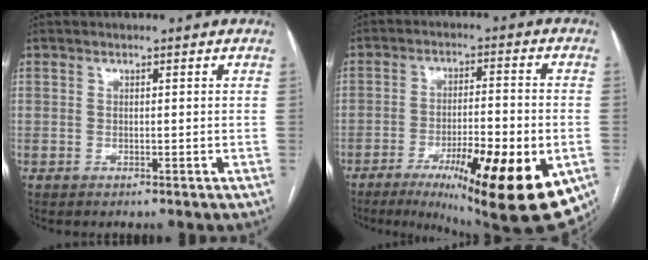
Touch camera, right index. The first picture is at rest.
{"total": 21.5, "force": [-9.5, 4.0, 18.9], "torque": [-0.205, -0.024, -0.134]}